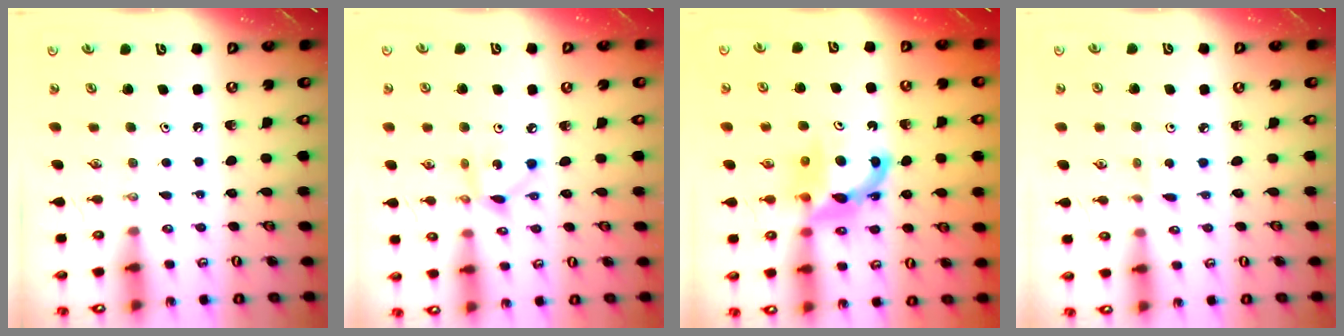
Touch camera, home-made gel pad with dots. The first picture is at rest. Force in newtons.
{"total": 5.3, "press": 5.3, "slide": 0.3}
{"total": 8.4, "press": 8.3, "slide": 0.4}
{"total": 1.0, "press": 1.0, "slide": 0.1}